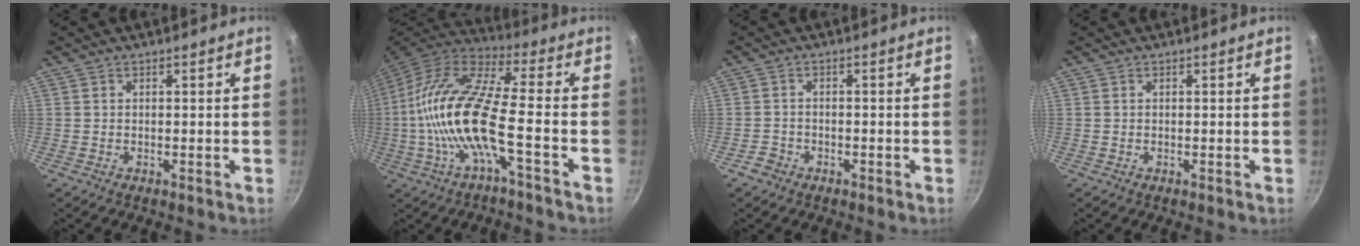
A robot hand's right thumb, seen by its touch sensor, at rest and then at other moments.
{"total": 18.2, "force": [-3.8, 5.0, 17.1], "torque": [-0.337, 0.038, -0.090]}
{"total": 2.3, "force": [-1.5, 1.6, 0.5], "torque": [-0.007, 0.020, -0.026]}
{"total": 0.0}